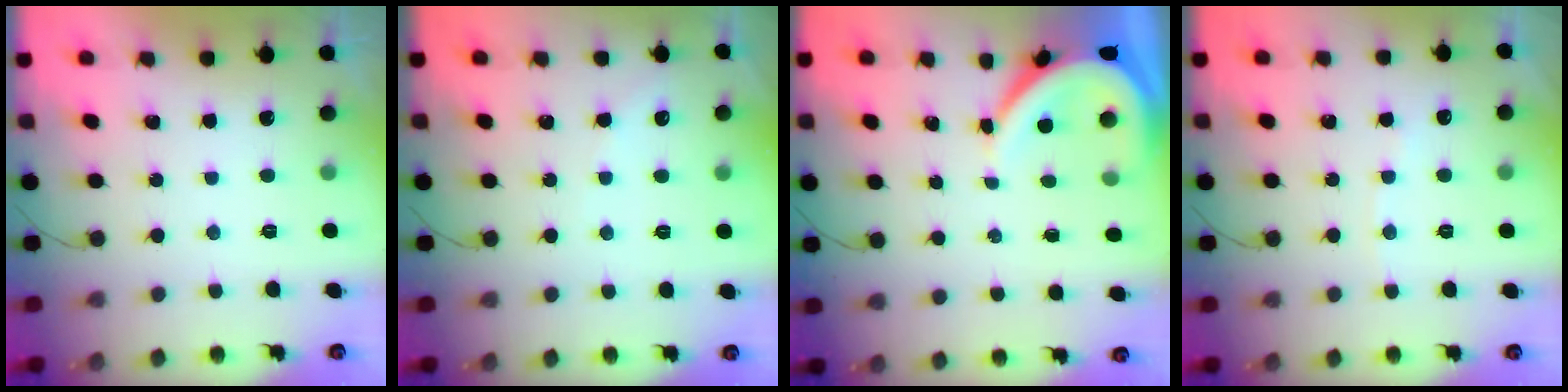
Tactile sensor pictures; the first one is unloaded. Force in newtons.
{"total": 2.7, "press": 2.7, "slide": 0.5}
{"total": 7.4, "press": 7.4, "slide": 1.0}
{"total": 4.3, "press": 4.3, "slide": 0.6}